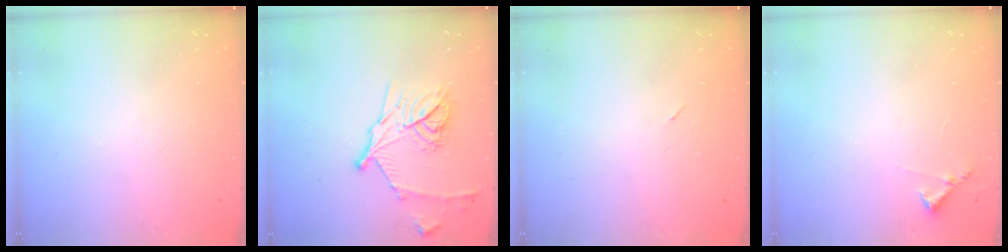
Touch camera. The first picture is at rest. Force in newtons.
{"total": 16.4, "press": 16.3, "slide": 1.0}
{"total": 2.2, "press": 1.9, "slide": 1.2}
{"total": 6.4, "press": 6.4, "slide": 0.5}